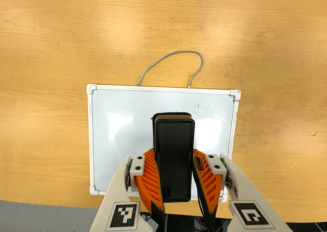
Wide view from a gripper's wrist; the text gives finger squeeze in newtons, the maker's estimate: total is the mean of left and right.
{"total": 9.7, "left": 8.1, "right": 11.2}